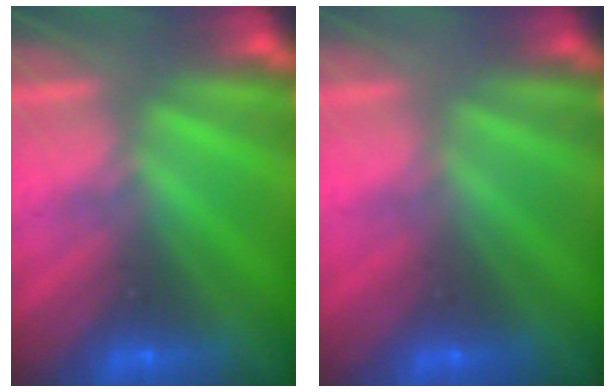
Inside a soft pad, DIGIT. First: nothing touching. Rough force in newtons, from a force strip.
{"total": 2.9}